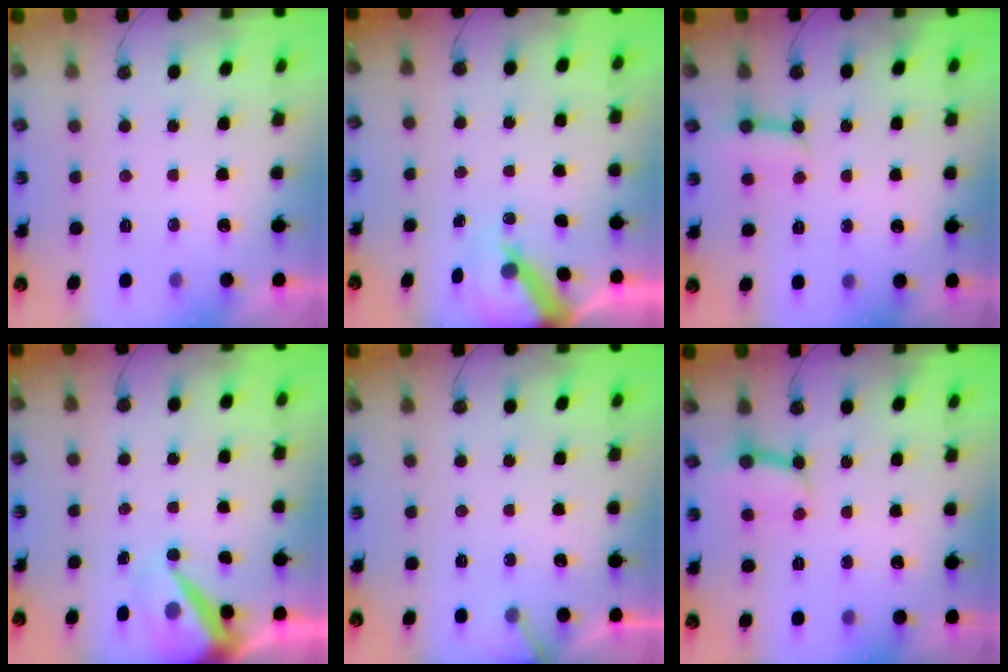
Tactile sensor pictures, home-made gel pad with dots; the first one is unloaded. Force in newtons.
{"total": 6.0, "press": 5.9, "slide": 0.7}
{"total": 3.8, "press": 3.8, "slide": 0.5}
{"total": 9.1, "press": 9.0, "slide": 0.7}
{"total": 2.7, "press": 2.7, "slide": 0.2}
{"total": 7.8, "press": 7.7, "slide": 0.9}